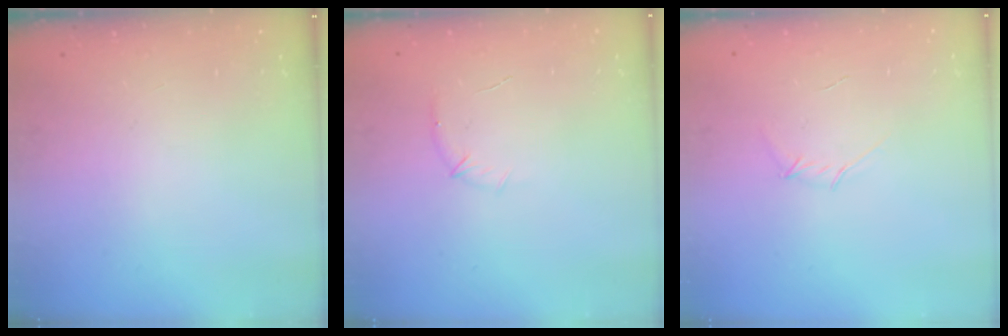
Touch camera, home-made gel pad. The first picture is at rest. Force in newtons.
{"total": 5.5, "press": 5.3, "slide": 1.5}
{"total": 3.5, "press": 3.4, "slide": 0.8}